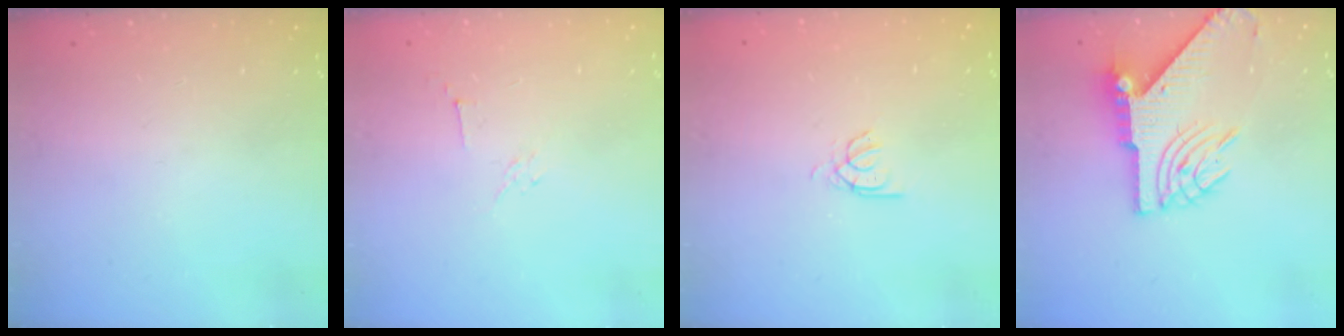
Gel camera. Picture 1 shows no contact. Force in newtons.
{"total": 2.9, "press": 2.8, "slide": 0.8}
{"total": 2.4, "press": 2.3, "slide": 0.4}
{"total": 9.8, "press": 9.7, "slide": 1.3}